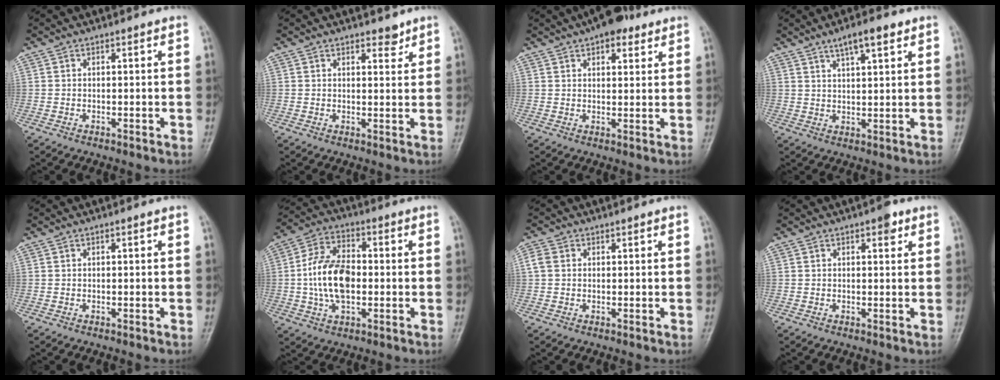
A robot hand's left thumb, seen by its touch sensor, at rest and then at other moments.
{"total": 2.5, "force": [2.0, 1.2, 1.1], "torque": [-0.001, -0.012, 0.026]}
{"total": 7.6, "force": [4.8, 3.5, 4.7], "torque": [-0.042, -0.011, 0.067]}
{"total": 6.3, "force": [3.9, 1.7, 4.7], "torque": [-0.072, -0.010, 0.066]}
{"total": 0.0}
{"total": 12.5, "force": [-0.6, 7.4, 10.0], "torque": [-0.184, 0.018, -0.015]}
{"total": 2.1, "force": [0.5, 1.6, 1.3], "torque": [-0.028, 0.004, 0.008]}
{"total": 2.5, "force": [1.3, 1.1, 1.7], "torque": [-0.015, -0.002, 0.015]}